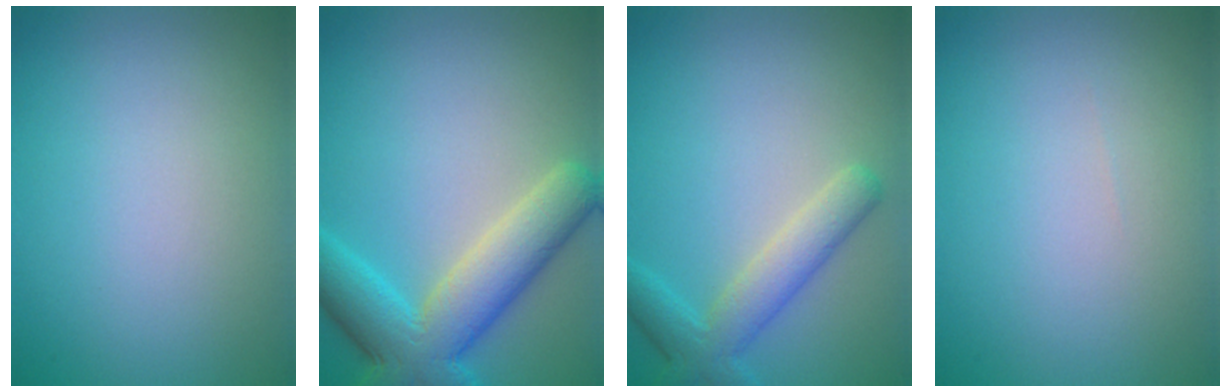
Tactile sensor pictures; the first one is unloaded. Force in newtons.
{"total": 7.7, "press": 7.7, "slide": 0.4}
{"total": 4.0, "press": 4.0, "slide": 0.4}
{"total": 0.0}